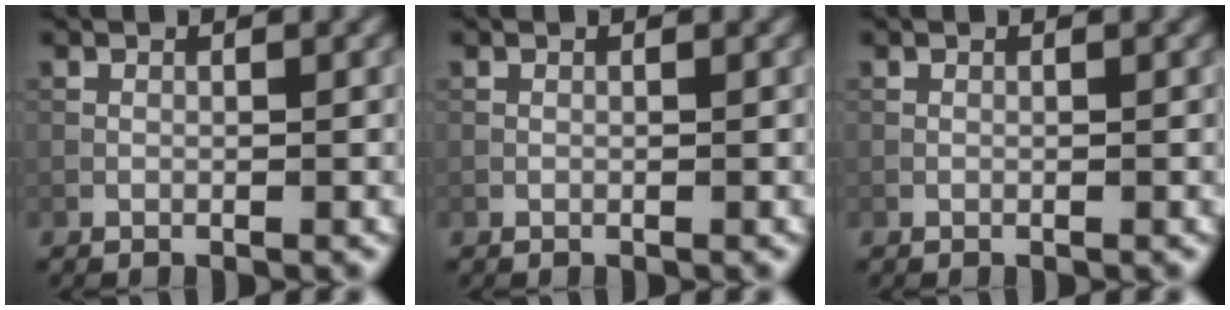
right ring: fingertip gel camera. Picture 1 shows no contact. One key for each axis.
{"total": 0.0}
{"total": 0.0}